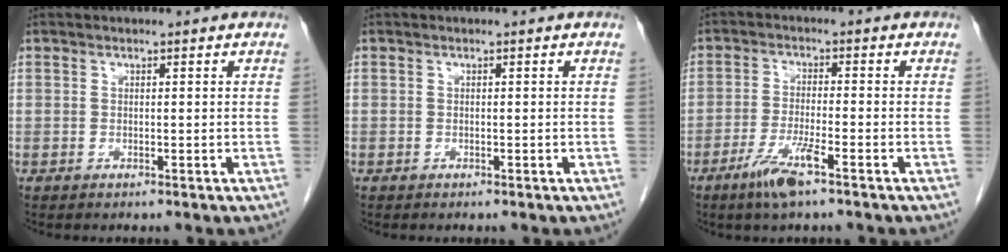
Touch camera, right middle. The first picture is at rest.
{"total": 0.0}
{"total": 5.7, "force": [-3.6, 0.3, 4.4], "torque": [-0.091, -0.009, -0.069]}